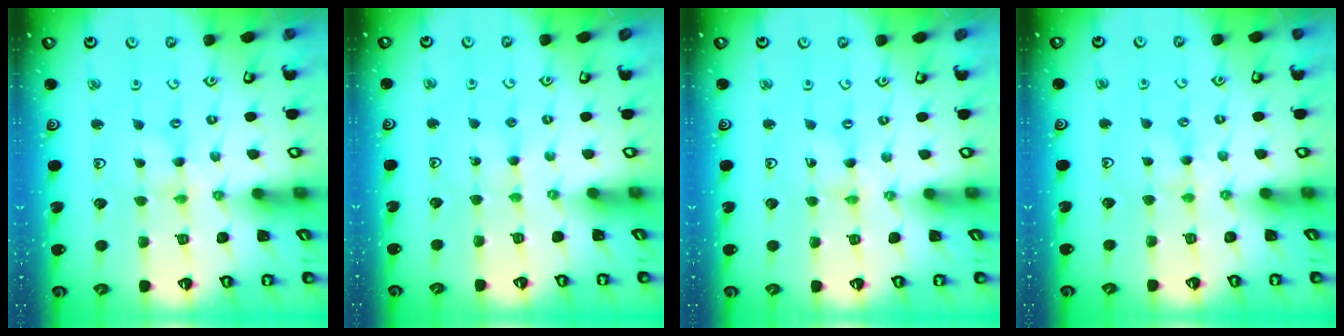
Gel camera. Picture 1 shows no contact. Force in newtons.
{"total": 2.2, "press": 2.2, "slide": 0.2}
{"total": 0.8, "press": 0.8, "slide": 0.1}
{"total": 2.3, "press": 2.3, "slide": 0.4}